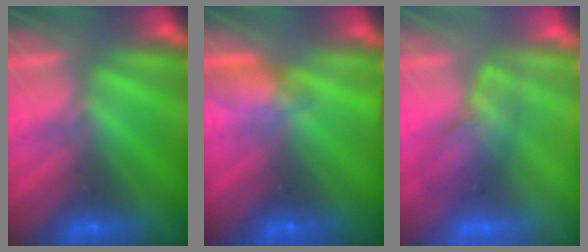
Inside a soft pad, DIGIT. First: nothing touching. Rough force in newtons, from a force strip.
{"total": 4.6}
{"total": 2.5}